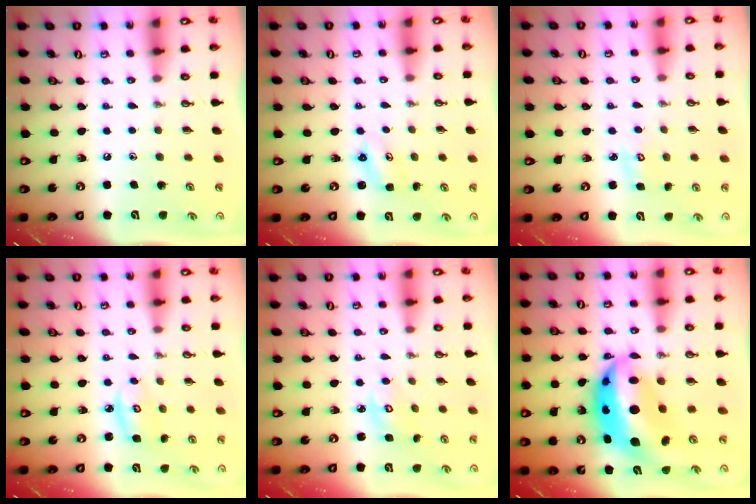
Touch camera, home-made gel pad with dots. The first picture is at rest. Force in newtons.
{"total": 2.8, "press": 2.8, "slide": 0.3}
{"total": 3.1, "press": 3.1, "slide": 0.2}
{"total": 4.0, "press": 3.9, "slide": 0.3}
{"total": 3.7, "press": 3.7, "slide": 0.3}
{"total": 17.0, "press": 16.9, "slide": 1.6}